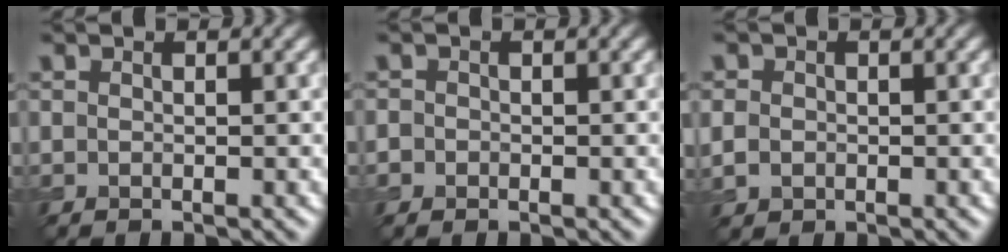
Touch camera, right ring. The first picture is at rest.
{"total": 0.9, "force": [-0.3, 0.8, 0.1], "torque": [0.003, -0.005, -0.007]}
{"total": 1.7, "force": [-0.1, 1.5, 0.7], "torque": [-0.015, -0.004, -0.006]}